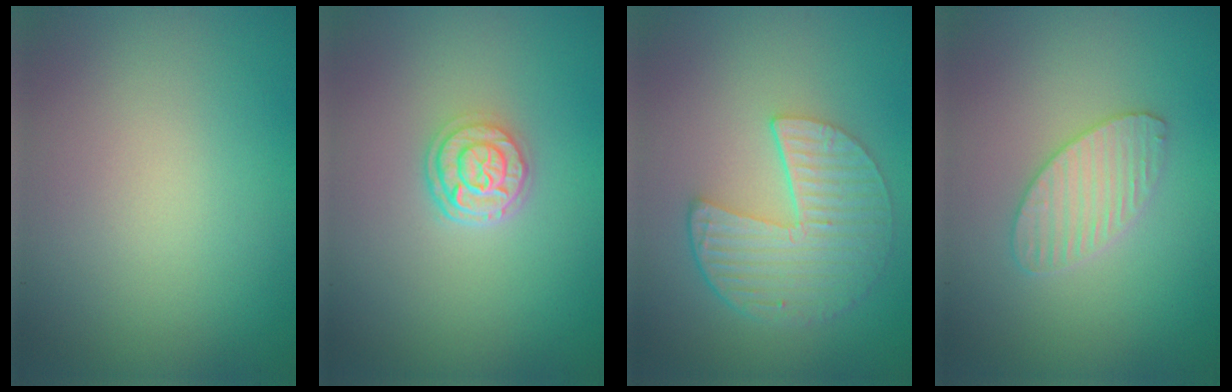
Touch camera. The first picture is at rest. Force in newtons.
{"total": 3.0, "press": 2.4, "slide": 1.9}
{"total": 5.4, "press": 4.0, "slide": 3.7}
{"total": 2.6, "press": 2.6, "slide": 0.2}